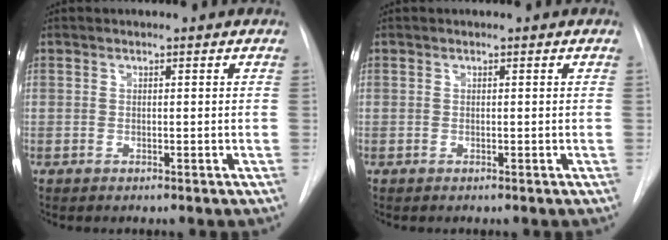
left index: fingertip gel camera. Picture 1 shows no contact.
{"total": 0.0}